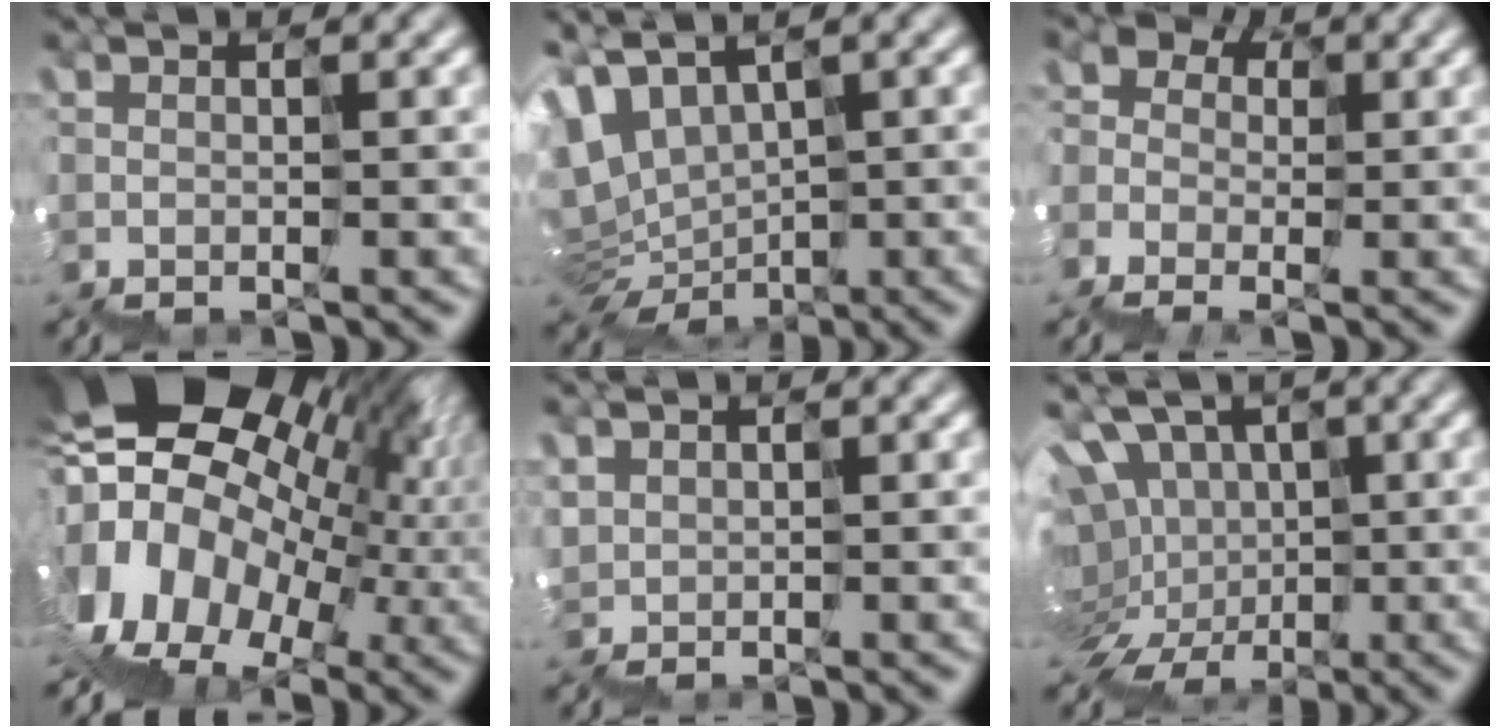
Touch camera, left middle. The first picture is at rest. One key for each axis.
{"total": 5.0, "fx": 0.6, "fy": 3.2, "fz": 3.7, "tx": -0.108, "ty": 0.003, "tz": 0.032}
{"total": 3.4, "fx": -1.7, "fy": 2.9, "fz": 0.8, "tx": -0.051, "ty": 0.004, "tz": -0.030}
{"total": 17.6, "fx": 0.2, "fy": 13.2, "fz": 11.6, "tx": -0.197, "ty": 0.027, "tz": -0.015}
{"total": 0.8, "fx": 0.6, "fy": 0.6, "fz": 0.0, "tx": -0.029, "ty": 0.004, "tz": 0.022}
{"total": 8.1, "fx": 0.2, "fy": 6.8, "fz": 4.3, "tx": -0.078, "ty": 0.029, "tz": -0.005}